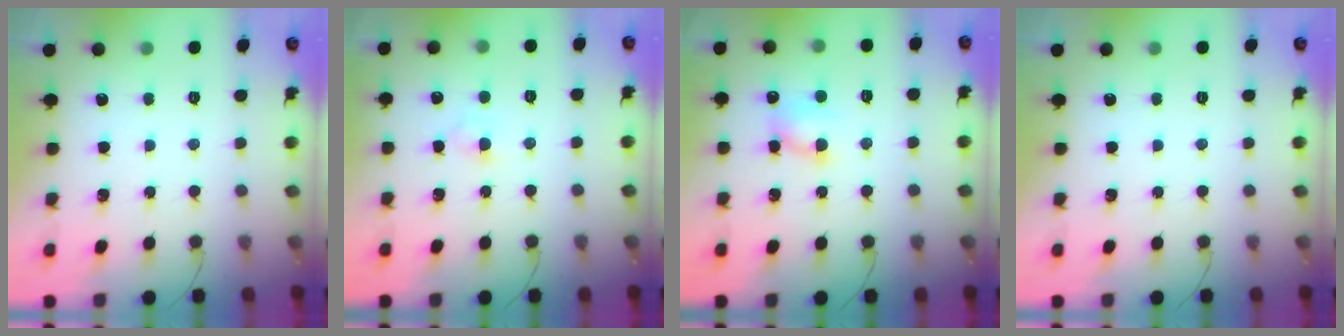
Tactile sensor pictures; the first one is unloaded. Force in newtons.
{"total": 2.7, "press": 2.6, "slide": 1.0}
{"total": 6.0, "press": 5.9, "slide": 0.8}
{"total": 0.0}